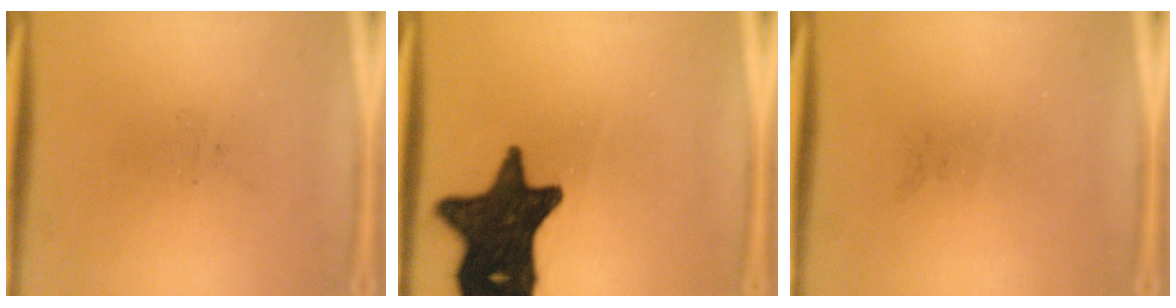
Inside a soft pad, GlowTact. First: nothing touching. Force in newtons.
{"total": 17.2}
{"total": 0.0}